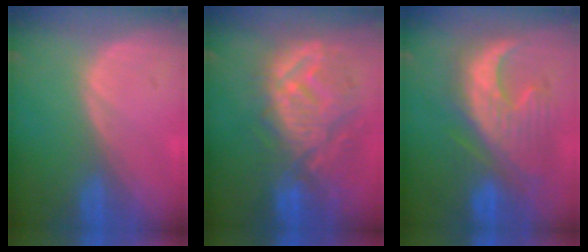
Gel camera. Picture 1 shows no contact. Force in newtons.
{"total": 11.9, "press": 10.9, "slide": 4.9}
{"total": 10.5, "press": 10.2, "slide": 2.5}